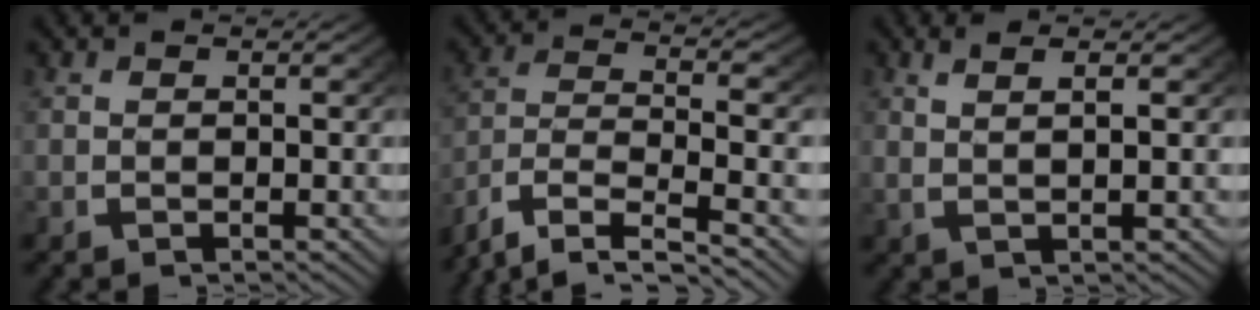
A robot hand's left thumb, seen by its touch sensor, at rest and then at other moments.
{"total": 10.6, "force": [-4.3, 6.7, 7.0], "torque": [-0.174, -0.043, -0.054]}
{"total": 2.8, "force": [1.4, 0.4, 2.3], "torque": [-0.045, 0.001, 0.032]}